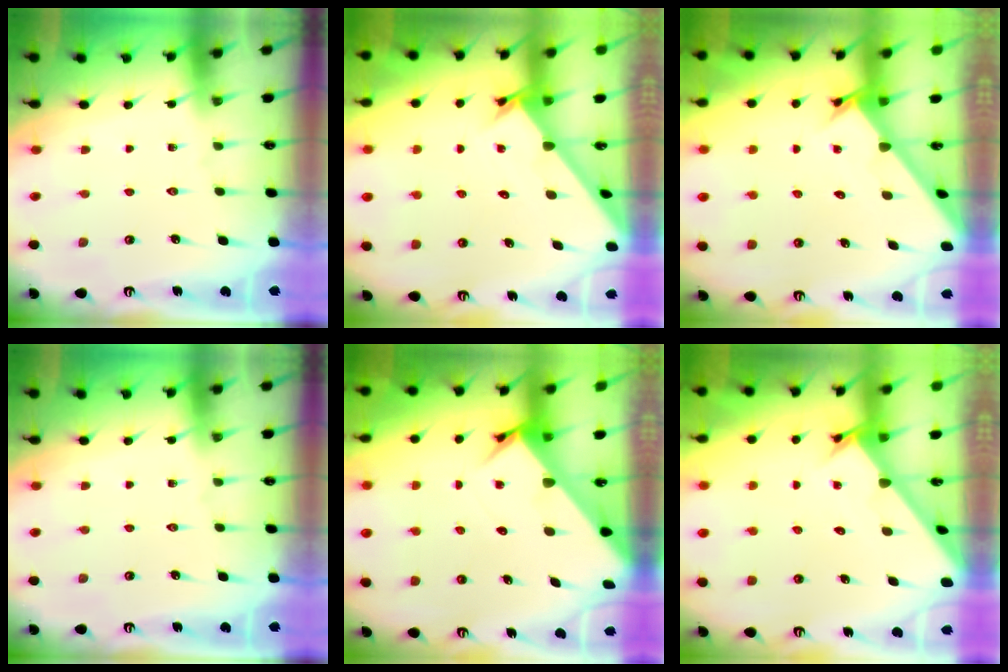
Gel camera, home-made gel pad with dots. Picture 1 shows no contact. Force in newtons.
{"total": 1.7, "press": 1.7, "slide": 0.1}
{"total": 2.6, "press": 2.6, "slide": 0.3}
{"total": 0.0}
{"total": 3.8, "press": 3.8, "slide": 0.4}
{"total": 2.6, "press": 2.6, "slide": 0.3}